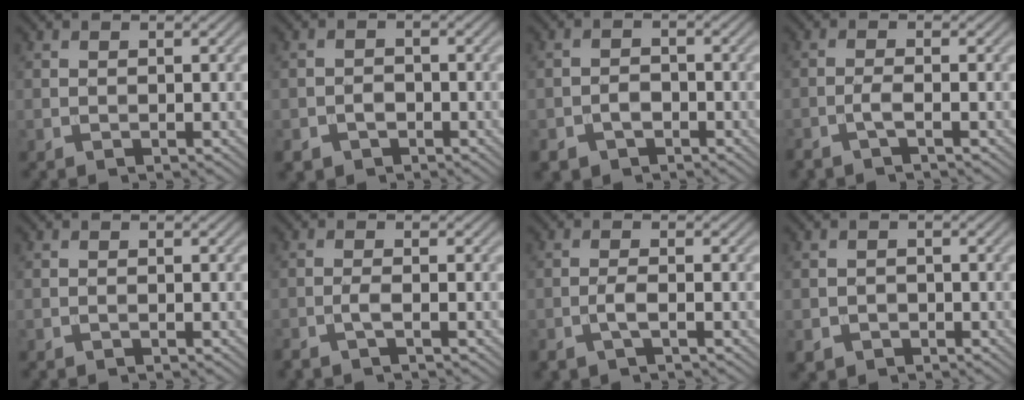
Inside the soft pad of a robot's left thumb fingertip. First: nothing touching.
{"total": 2.7, "force": [-1.5, 1.9, 1.2], "torque": [-0.021, -0.003, -0.031]}
{"total": 3.4, "force": [-2.0, 2.3, 1.5], "torque": [-0.025, -0.001, -0.043]}
{"total": 2.0, "force": [-1.2, 0.2, 1.6], "torque": [-0.036, 0.006, -0.032]}
{"total": 0.0}
{"total": 1.7, "force": [-0.9, 0.1, 1.4], "torque": [-0.033, 0.006, -0.026]}
{"total": 2.2, "force": [-1.0, 0.5, 1.9], "torque": [-0.043, 0.004, -0.025]}
{"total": 1.8, "force": [-1.0, 1.5, 0.4], "torque": [-0.005, -0.006, -0.021]}